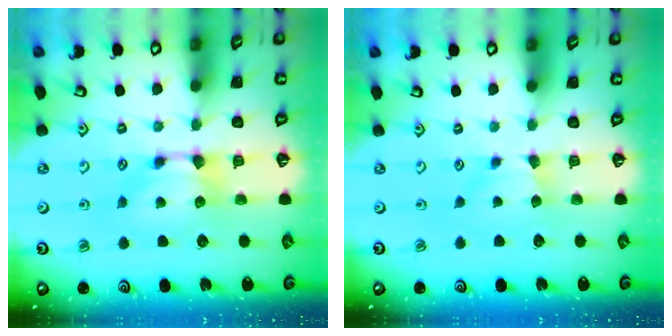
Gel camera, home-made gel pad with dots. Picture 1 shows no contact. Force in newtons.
{"total": 1.2, "press": 1.1, "slide": 0.4}